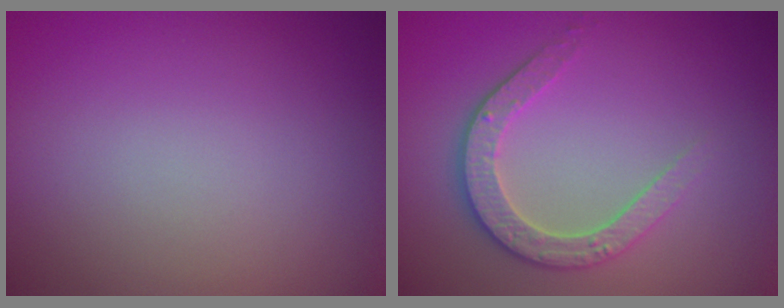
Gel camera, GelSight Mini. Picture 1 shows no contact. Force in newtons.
{"total": 3.4, "press": 2.9, "slide": 1.8}